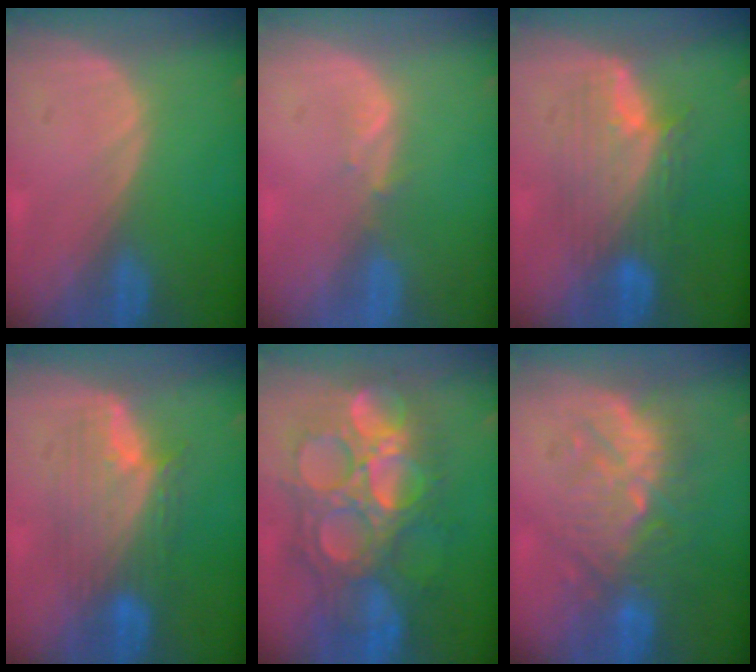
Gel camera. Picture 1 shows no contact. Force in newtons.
{"total": 1.4, "press": 1.2, "slide": 0.6}
{"total": 7.7, "press": 7.6, "slide": 0.7}
{"total": 7.7, "press": 7.6, "slide": 0.7}
{"total": 13.6, "press": 13.5, "slide": 1.4}
{"total": 9.1, "press": 9.0, "slide": 1.7}